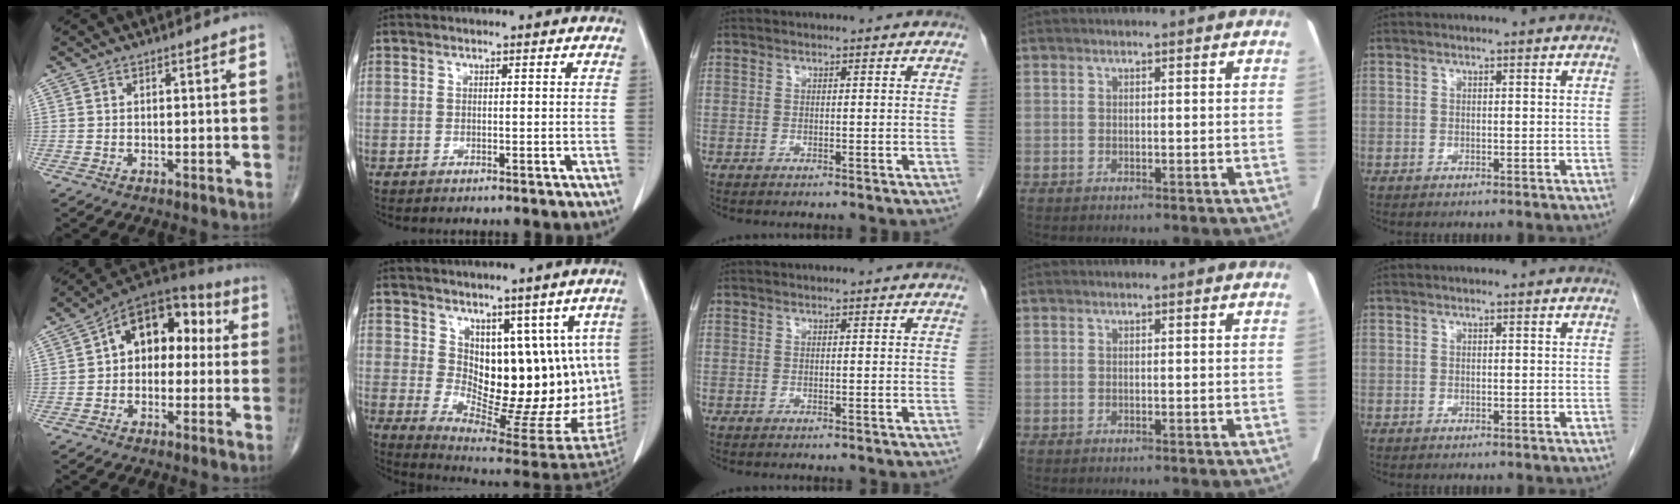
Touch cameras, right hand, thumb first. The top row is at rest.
{"thumb": {"total": 13.7, "force": [1.7, 9.2, 10.0], "torque": [-0.095, 0.046, 0.008]}, "index": {"total": 14.6, "force": [4.5, 7.4, 11.8], "torque": [-0.146, -0.012, 0.087]}}